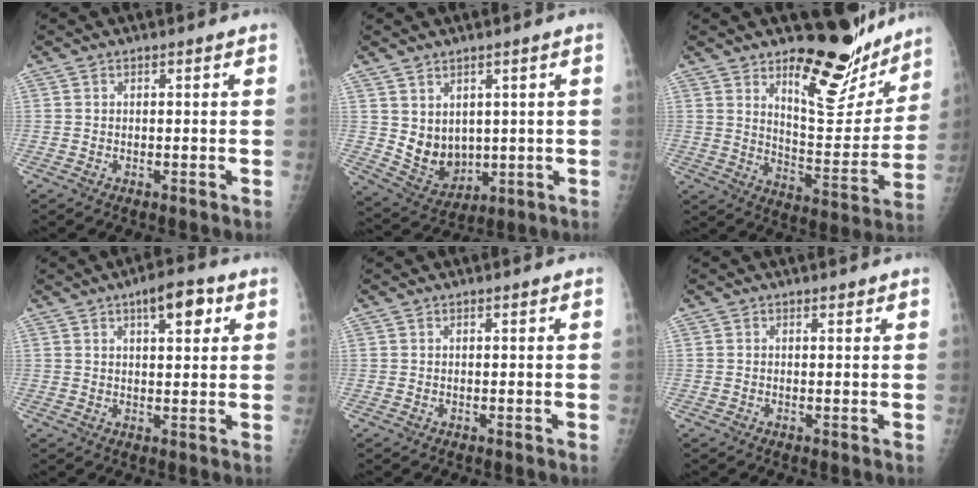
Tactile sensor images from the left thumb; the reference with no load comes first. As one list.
[{"total": 7.8, "force": [1.6, 5.9, 4.8], "torque": [-0.057, -0.026, 0.055]}, {"total": 15.5, "force": [11.7, 6.0, 8.3], "torque": [-0.066, -0.102, 0.180]}, {"total": 6.7, "force": [3.2, 2.6, 5.3], "torque": [-0.062, -0.007, 0.043]}, {"total": 0.0}, {"total": 0.5, "force": [0.4, 0.2, 0.2], "torque": [-0.005, -0.003, 0.006]}]